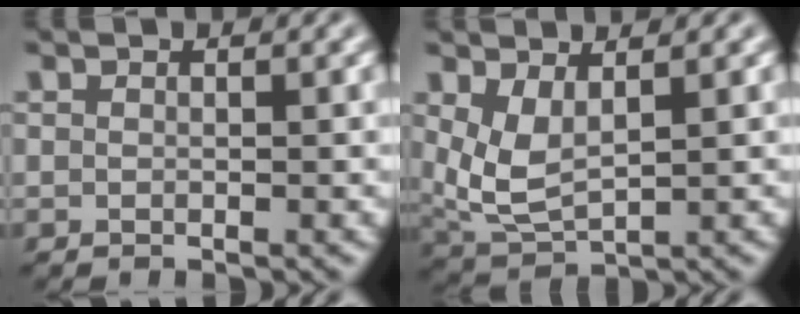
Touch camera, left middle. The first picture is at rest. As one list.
[{"total": 3.9, "force": [1.3, 1.8, 3.2], "torque": [-0.081, -0.010, 0.033]}]